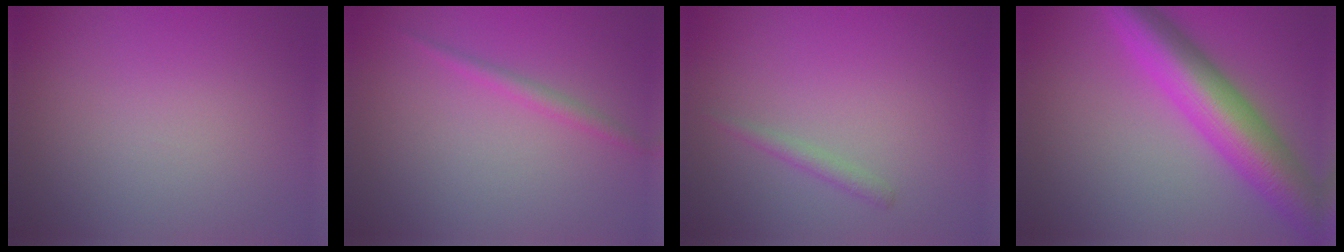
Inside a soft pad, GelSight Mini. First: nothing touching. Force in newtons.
{"total": 1.3, "press": 1.3, "slide": 0.1}
{"total": 1.1, "press": 1.1, "slide": 0.0}
{"total": 9.2, "press": 9.2, "slide": 0.2}